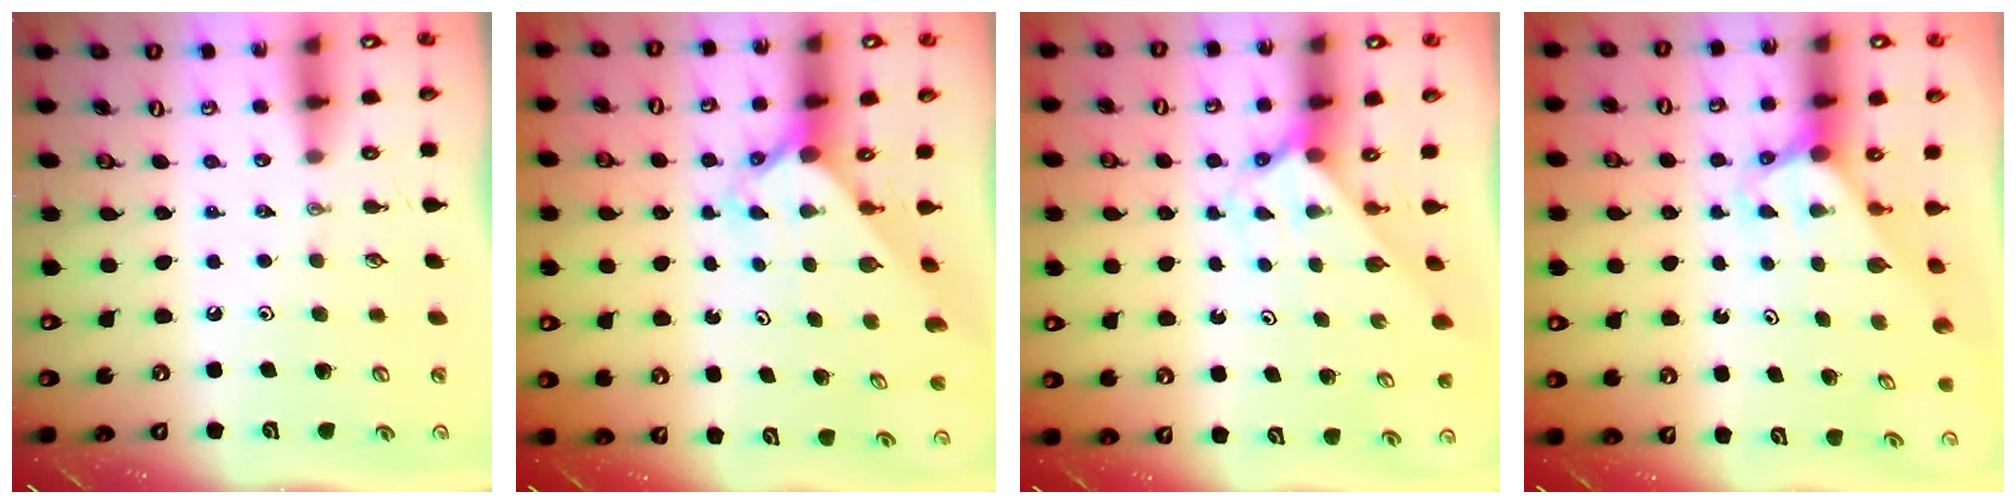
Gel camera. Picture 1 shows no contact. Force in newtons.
{"total": 2.6, "press": 2.6, "slide": 0.2}
{"total": 2.2, "press": 2.2, "slide": 0.1}
{"total": 2.7, "press": 2.7, "slide": 0.2}